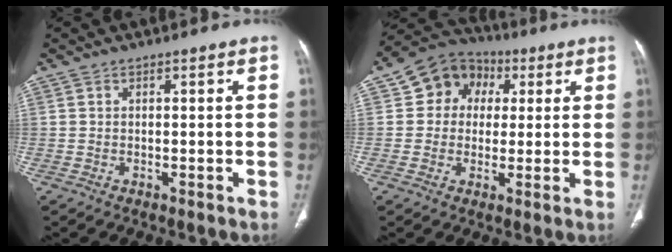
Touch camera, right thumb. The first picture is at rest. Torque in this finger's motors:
{"motor_torque": [-0.70, 1.14, -0.15, 0.17, -0.01]}